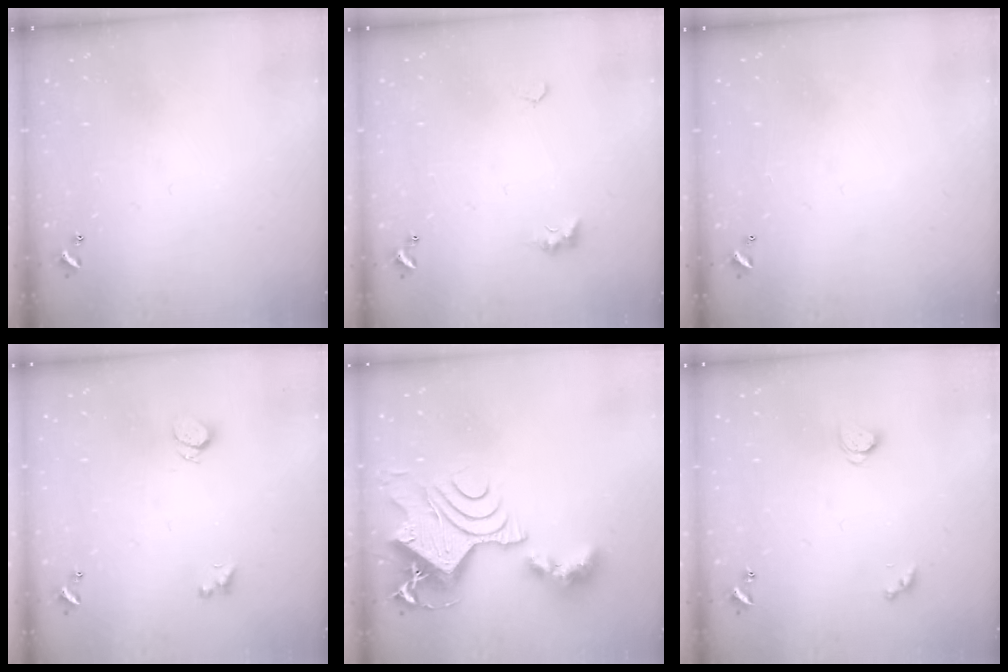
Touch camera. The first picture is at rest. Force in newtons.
{"total": 2.0, "press": 2.0, "slide": 0.5}
{"total": 2.7, "press": 2.7, "slide": 0.1}
{"total": 1.9, "press": 1.8, "slide": 0.7}
{"total": 13.1, "press": 13.0, "slide": 1.4}
{"total": 2.7, "press": 2.7, "slide": 0.5}